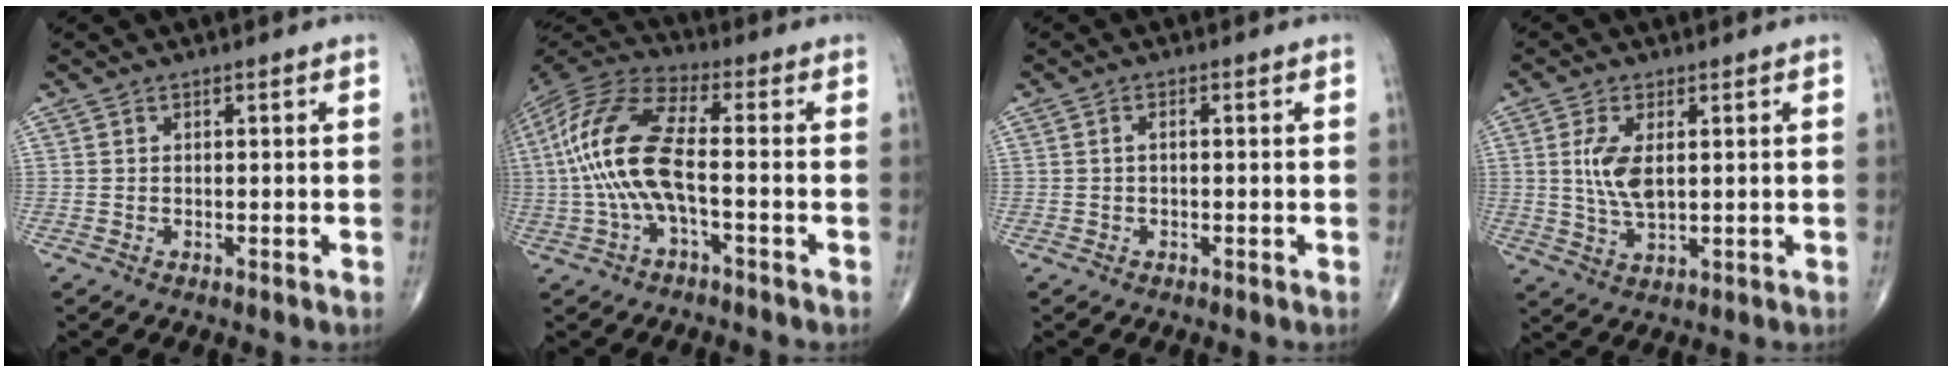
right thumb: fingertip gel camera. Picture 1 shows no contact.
{"total": 15.4, "force": [-1.4, 5.4, 14.3], "torque": [-0.321, 0.036, -0.031]}
{"total": 1.1, "force": [0.0, 0.5, 1.0], "torque": [-0.018, 0.006, 0.000]}
{"total": 6.8, "force": [1.1, 3.0, 6.0], "torque": [-0.125, -0.010, 0.026]}